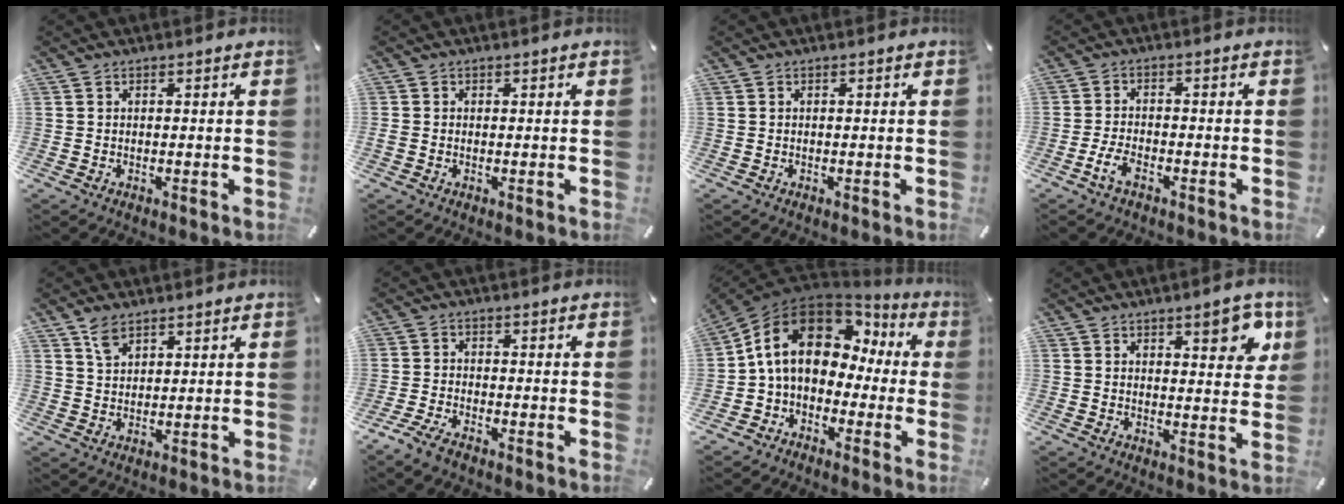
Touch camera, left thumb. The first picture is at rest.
{"total": 0.7, "force": [-0.1, 0.6, 0.3], "torque": [-0.005, 0.004, -0.004]}
{"total": 0.0}
{"total": 4.4, "force": [-2.6, 1.9, 3.0], "torque": [-0.069, 0.007, -0.051]}
{"total": 4.2, "force": [2.9, 2.3, 2.0], "torque": [-0.036, -0.005, 0.056]}
{"total": 4.0, "force": [-3.1, 1.4, 2.0], "torque": [-0.050, 0.010, -0.063]}
{"total": 14.6, "force": [3.4, 11.2, 8.8], "torque": [-0.175, -0.006, 0.061]}
{"total": 7.6, "force": [4.6, 3.4, 5.0], "torque": [-0.051, -0.025, 0.071]}